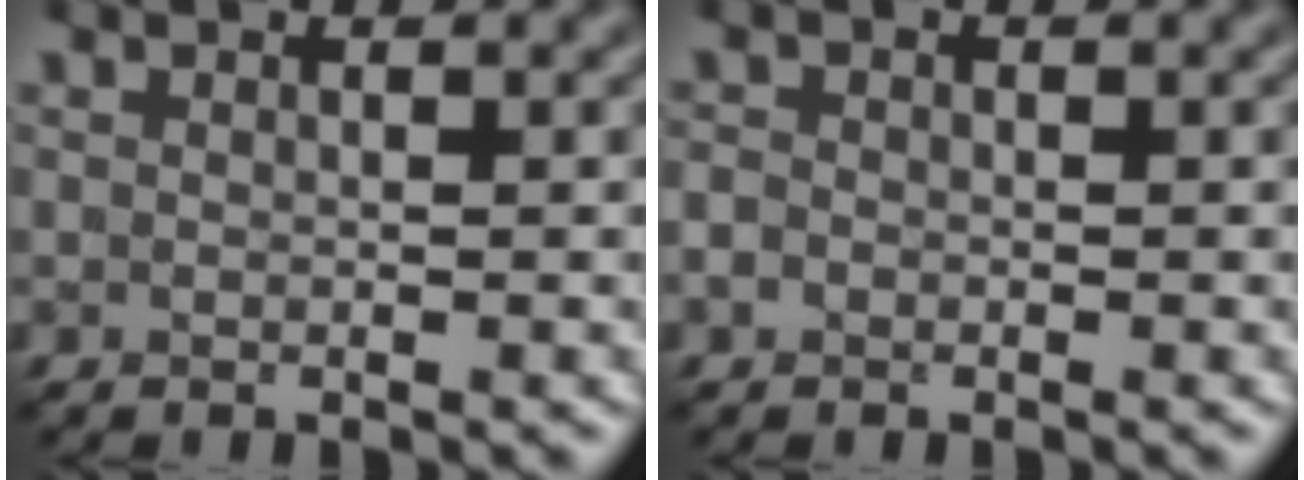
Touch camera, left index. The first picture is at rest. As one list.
[{"total": 0.8, "force": [-0.6, 0.6, -0.1], "torque": [0.000, 0.002, -0.013]}]